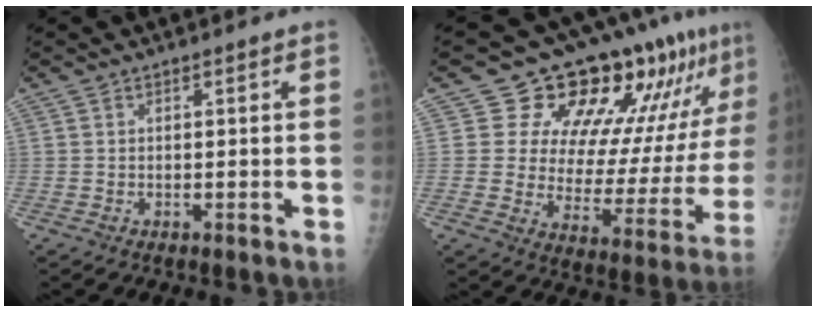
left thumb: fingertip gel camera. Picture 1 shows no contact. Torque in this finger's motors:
{"motor_torque": [0.31, 0.46, 0.02, -0.29, 0.08]}